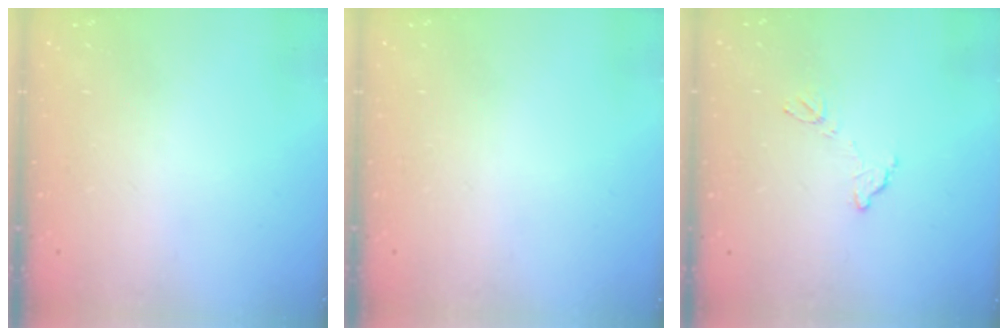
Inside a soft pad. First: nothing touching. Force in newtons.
{"total": 0.0}
{"total": 7.7, "press": 7.7, "slide": 0.4}